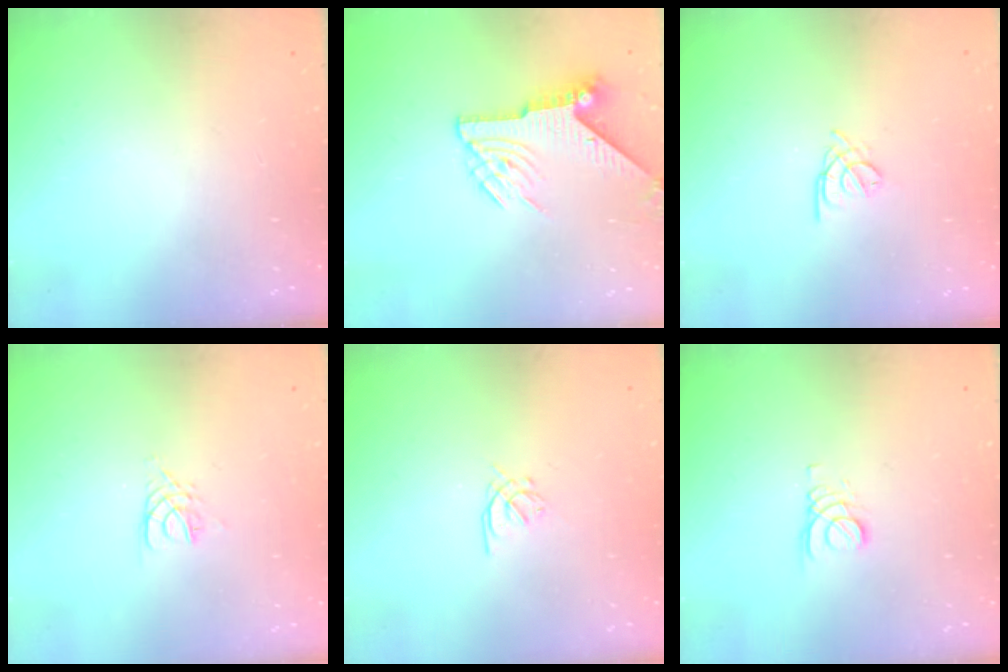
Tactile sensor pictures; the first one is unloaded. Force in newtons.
{"total": 9.2, "press": 9.2, "slide": 0.6}
{"total": 1.8, "press": 1.7, "slide": 0.5}
{"total": 3.0, "press": 2.9, "slide": 0.4}
{"total": 1.4, "press": 1.3, "slide": 0.5}
{"total": 2.4, "press": 2.4, "slide": 0.2}